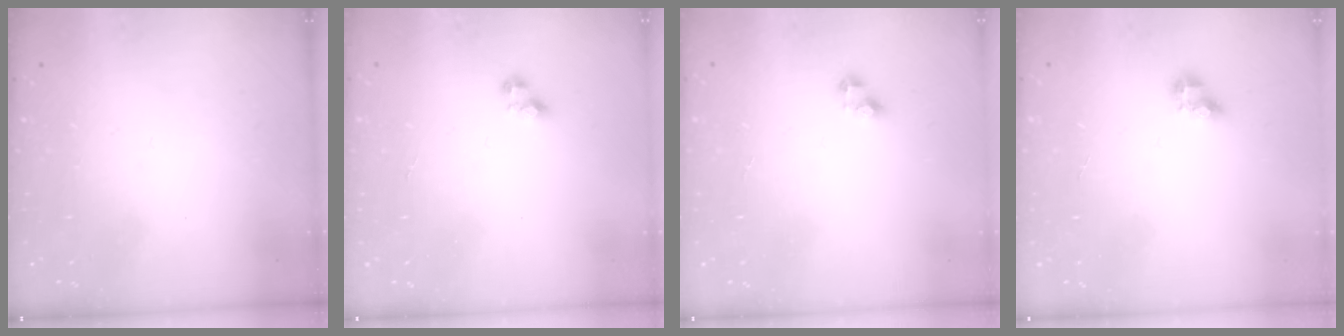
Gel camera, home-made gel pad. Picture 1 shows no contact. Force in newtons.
{"total": 1.8, "press": 1.7, "slide": 0.3}
{"total": 3.1, "press": 3.0, "slide": 0.4}
{"total": 4.0, "press": 4.0, "slide": 0.5}